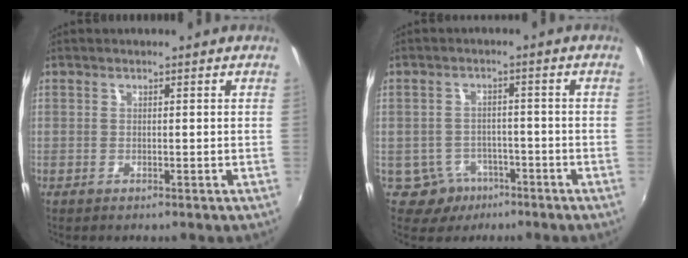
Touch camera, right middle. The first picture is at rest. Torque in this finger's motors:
{"motor_torque": [0.28, -0.31, -0.09, -0.02]}